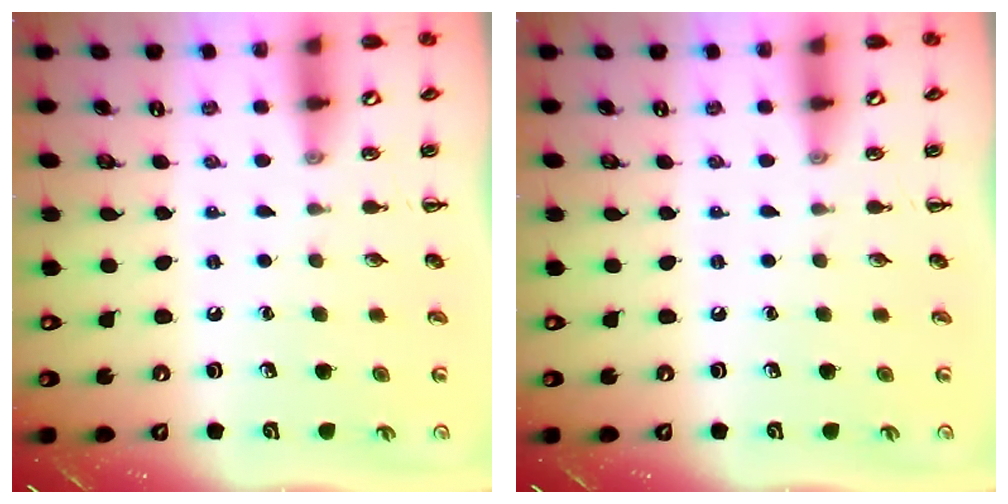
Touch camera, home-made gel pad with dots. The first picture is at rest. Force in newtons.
{"total": 0.0}